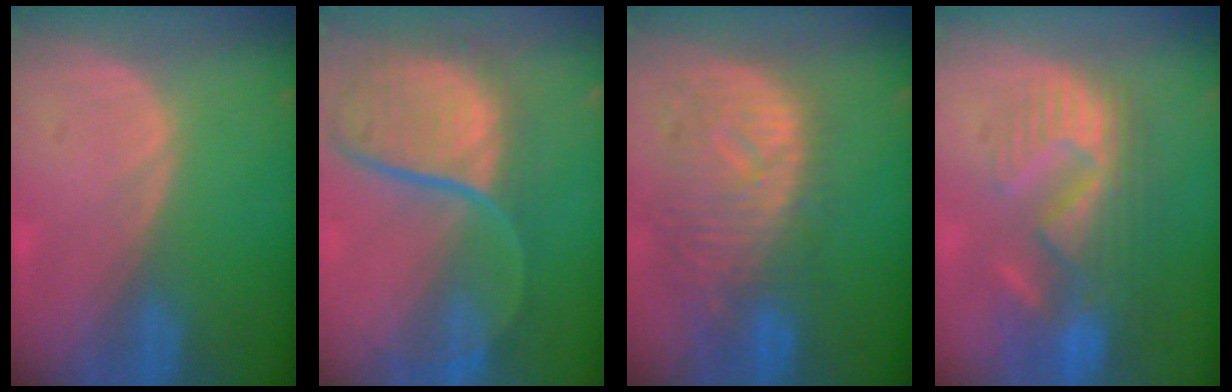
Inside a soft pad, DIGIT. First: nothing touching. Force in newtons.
{"total": 12.0, "press": 9.9, "slide": 6.9}
{"total": 10.8, "press": 9.7, "slide": 4.8}
{"total": 11.0, "press": 9.8, "slide": 5.0}